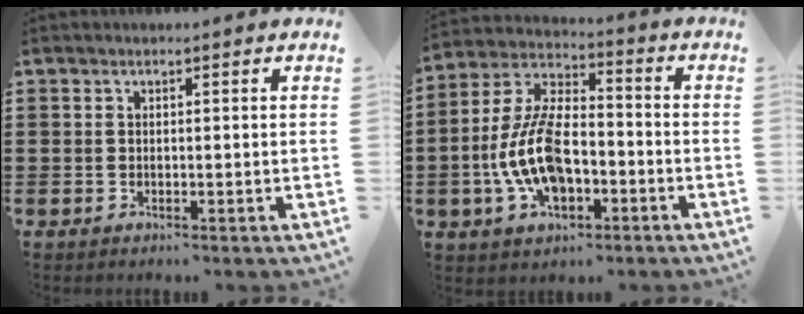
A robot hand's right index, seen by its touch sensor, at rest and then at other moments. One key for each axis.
{"total": 11.7, "fx": -3.2, "fy": 6.0, "fz": 9.6, "tx": -0.225, "ty": 0.002, "tz": -0.064}